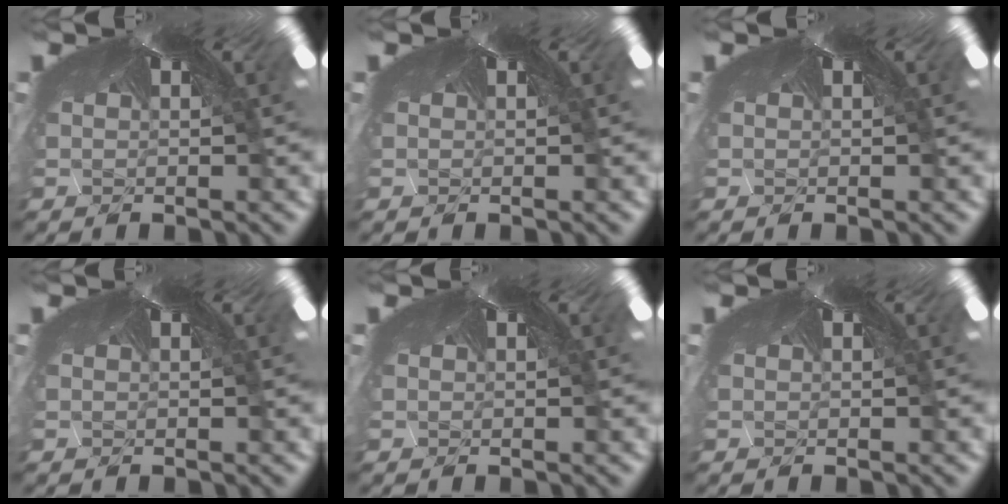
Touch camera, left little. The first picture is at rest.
{"total": 0.0}
{"total": 0.0}
{"total": 0.0}
{"total": 0.0}
{"total": 0.0}